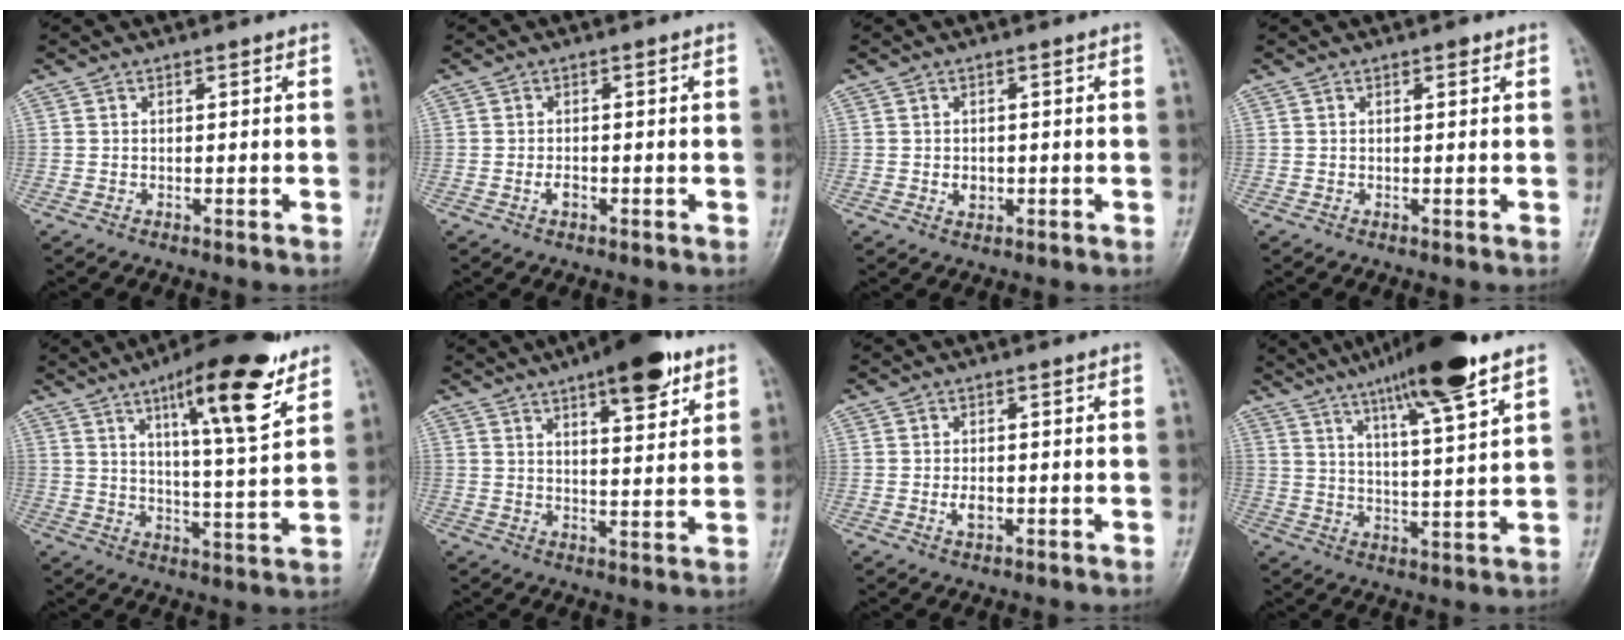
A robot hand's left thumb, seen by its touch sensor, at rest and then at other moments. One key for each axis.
{"total": 1.5, "fx": -0.5, "fy": 0.9, "fz": 1.1, "tx": -0.018, "ty": 0.001, "tz": -0.012}
{"total": 2.0, "fx": -0.3, "fy": 1.6, "fz": 1.2, "tx": -0.012, "ty": 0.001, "tz": -0.002}
{"total": 0.8, "fx": 0.5, "fy": 0.3, "fz": 0.6, "tx": -0.007, "ty": -0.001, "tz": 0.005}
{"total": 16.2, "fx": 9.6, "fy": 3.4, "fz": 12.6, "tx": -0.173, "ty": -0.051, "tz": 0.149}
{"total": 12.0, "fx": 7.3, "fy": 3.7, "fz": 8.9, "tx": -0.103, "ty": -0.035, "tz": 0.103}
{"total": 2.4, "fx": -0.5, "fy": 1.4, "fz": 1.9, "tx": -0.030, "ty": -0.001, "tz": -0.009}
{"total": 15.2, "fx": 10.1, "fy": 1.2, "fz": 11.3, "tx": -0.179, "ty": -0.040, "tz": 0.166}